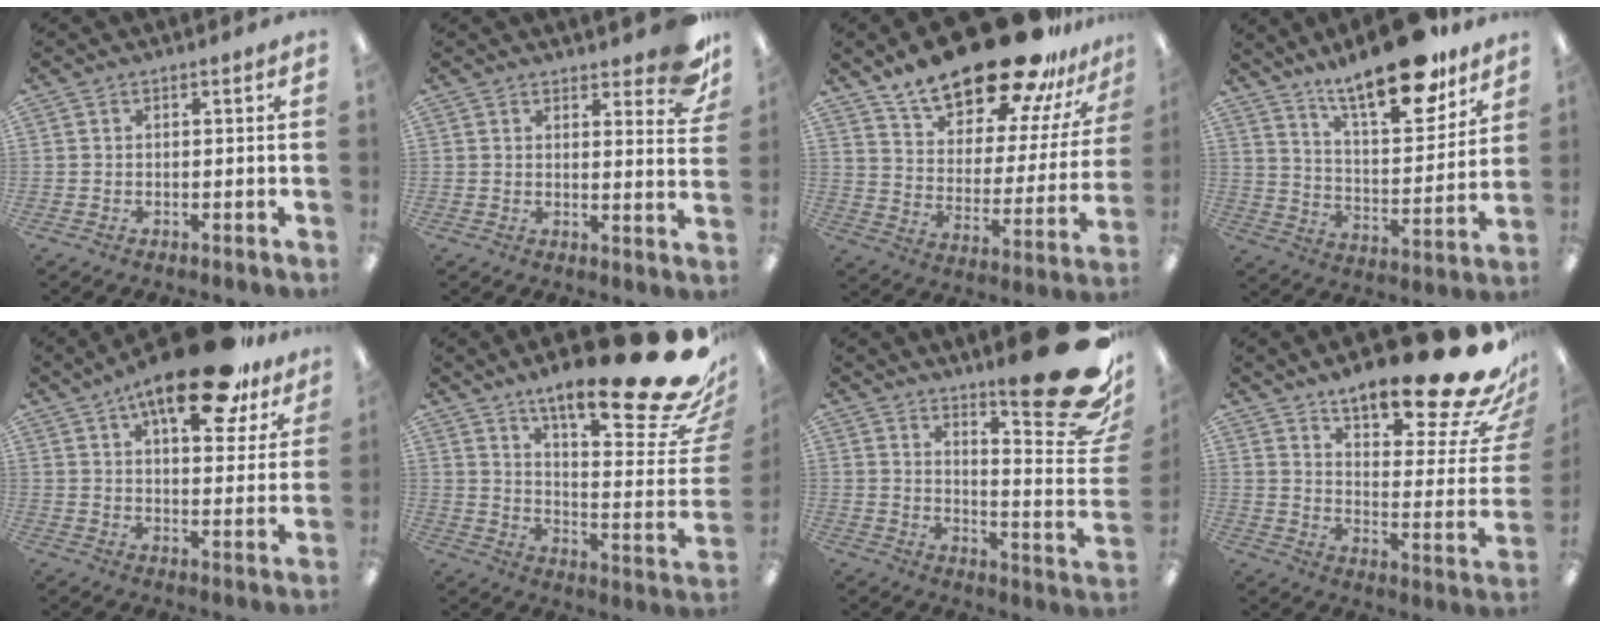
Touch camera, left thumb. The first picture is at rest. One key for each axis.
{"total": 8.4, "fx": 6.0, "fy": 2.6, "fz": 5.3, "tx": -0.059, "ty": -0.035, "tz": 0.100}
{"total": 23.4, "fx": 19.1, "fy": 7.3, "fz": 11.5, "tx": -0.177, "ty": -0.138, "tz": 0.320}
{"total": 20.9, "fx": 16.0, "fy": 6.2, "fz": 11.9, "tx": -0.181, "ty": -0.107, "tz": 0.265}
{"total": 18.6, "fx": 12.5, "fy": 6.4, "fz": 12.2, "tx": -0.185, "ty": -0.062, "tz": 0.202}
{"total": 27.4, "fx": 18.8, "fy": 5.9, "fz": 19.1, "tx": -0.260, "ty": -0.145, "tz": 0.302}
{"total": 22.3, "fx": 14.9, "fy": 4.6, "fz": 15.9, "tx": -0.210, "ty": -0.115, "tz": 0.239}
{"total": 23.7, "fx": 17.5, "fy": 6.1, "fz": 14.9, "tx": -0.194, "ty": -0.129, "tz": 0.278}